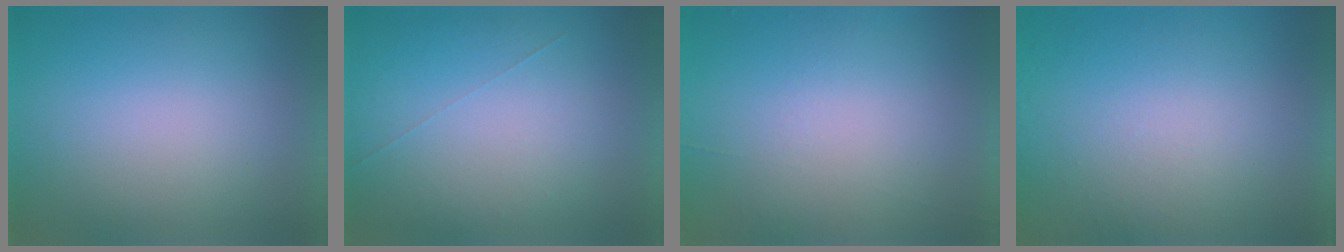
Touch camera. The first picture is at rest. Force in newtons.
{"total": 1.0}
{"total": 4.5}
{"total": 8.7}